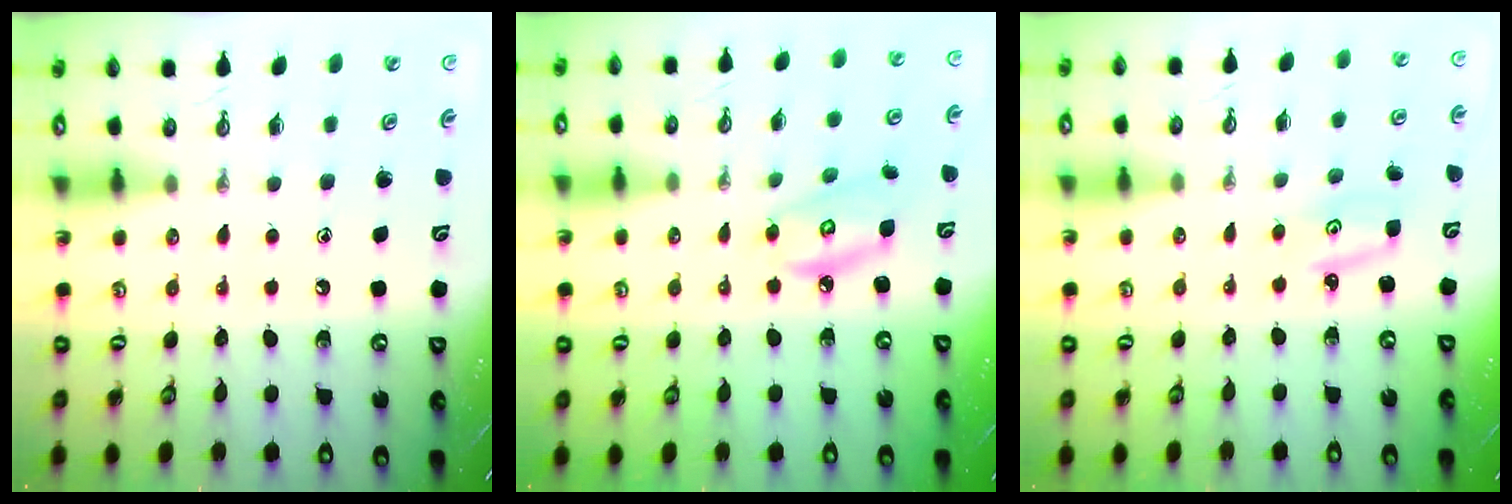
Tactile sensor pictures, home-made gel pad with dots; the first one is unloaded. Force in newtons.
{"total": 6.6, "press": 6.5, "slide": 0.4}
{"total": 2.7, "press": 2.7, "slide": 0.3}